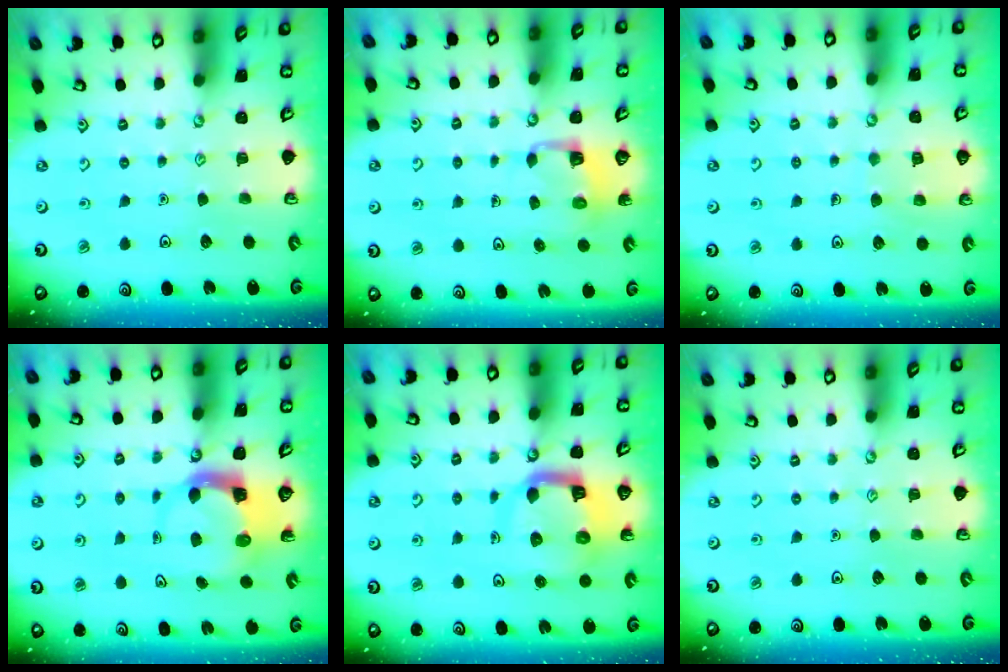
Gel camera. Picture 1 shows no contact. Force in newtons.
{"total": 3.5, "press": 3.5, "slide": 0.2}
{"total": 6.0, "press": 6.0, "slide": 0.5}
{"total": 3.8, "press": 3.8, "slide": 0.6}
{"total": 10.0, "press": 9.9, "slide": 1.2}
{"total": 0.0}